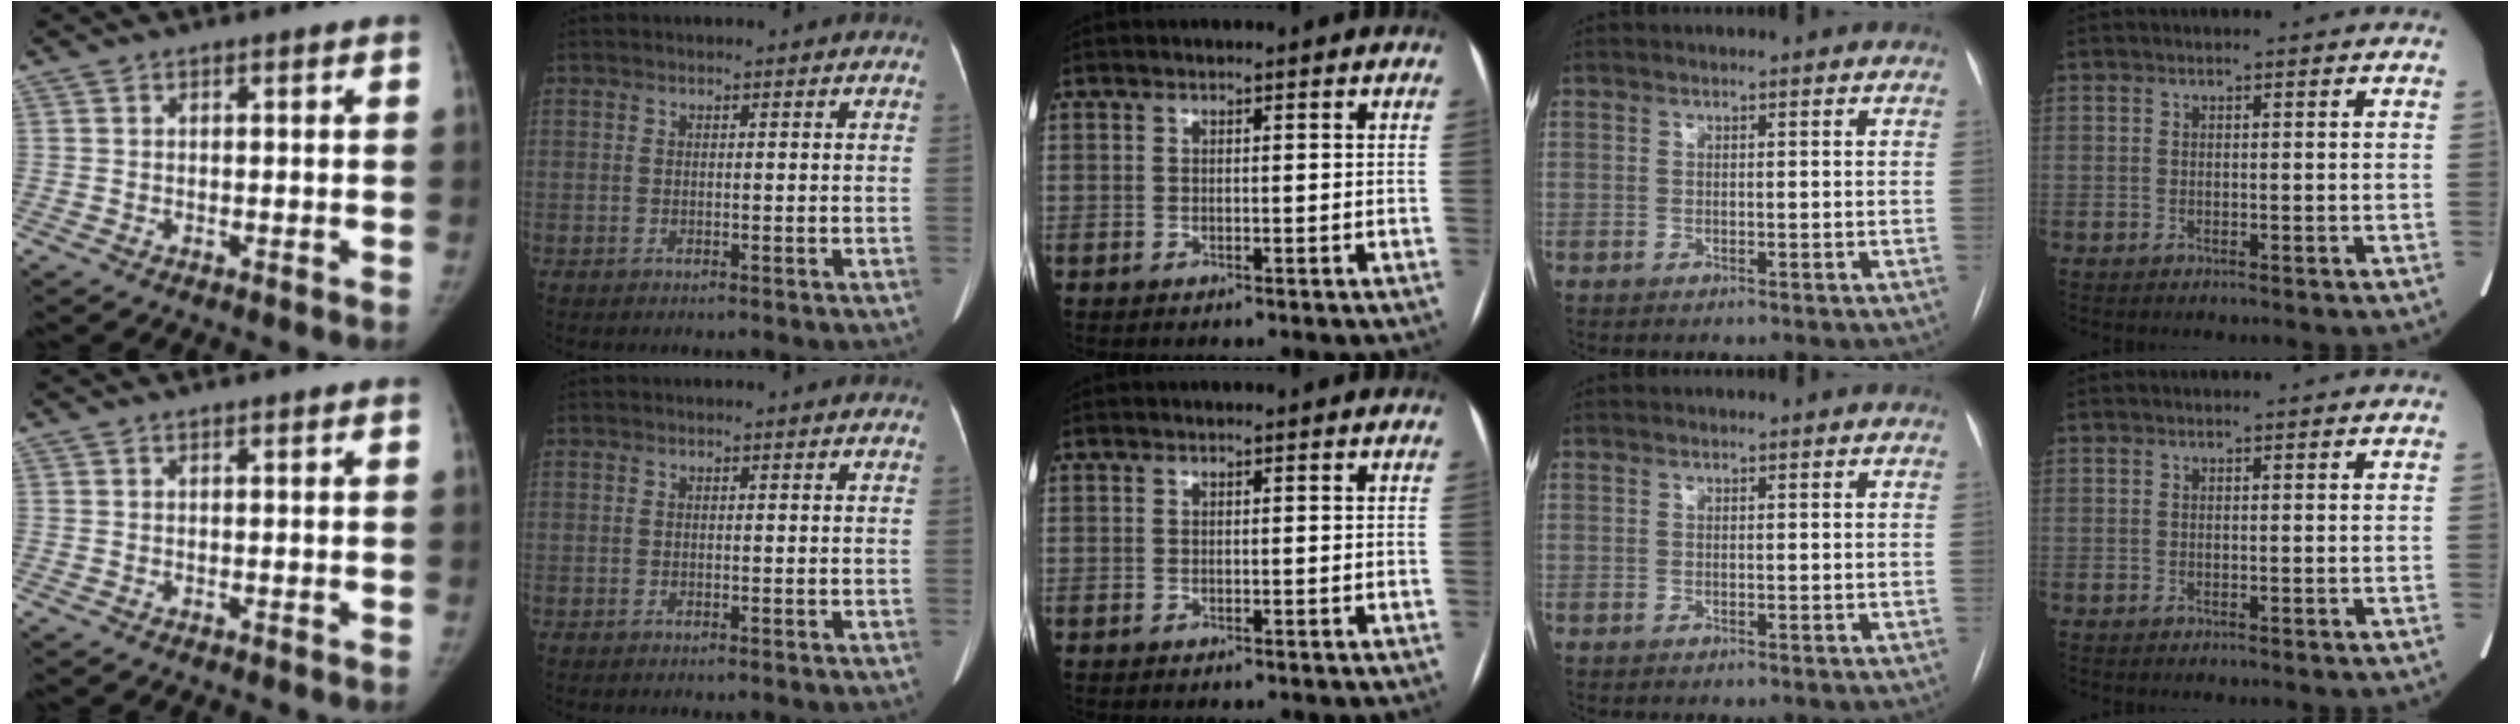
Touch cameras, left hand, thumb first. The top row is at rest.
{}